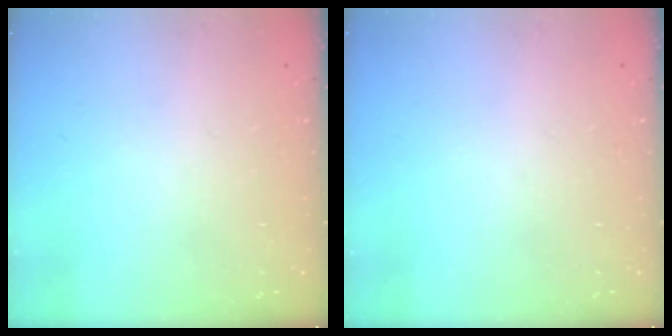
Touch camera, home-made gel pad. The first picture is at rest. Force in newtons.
{"total": 0.0}